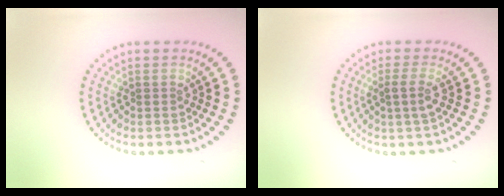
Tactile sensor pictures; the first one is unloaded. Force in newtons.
{"total": 1.7, "press": 1.3, "slide": 1.1}